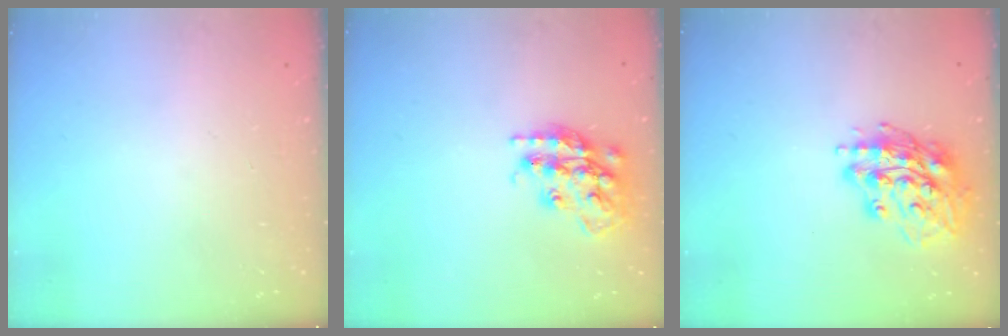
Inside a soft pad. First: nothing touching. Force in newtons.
{"total": 17.3, "press": 17.3, "slide": 1.0}
{"total": 16.0, "press": 16.0, "slide": 1.4}